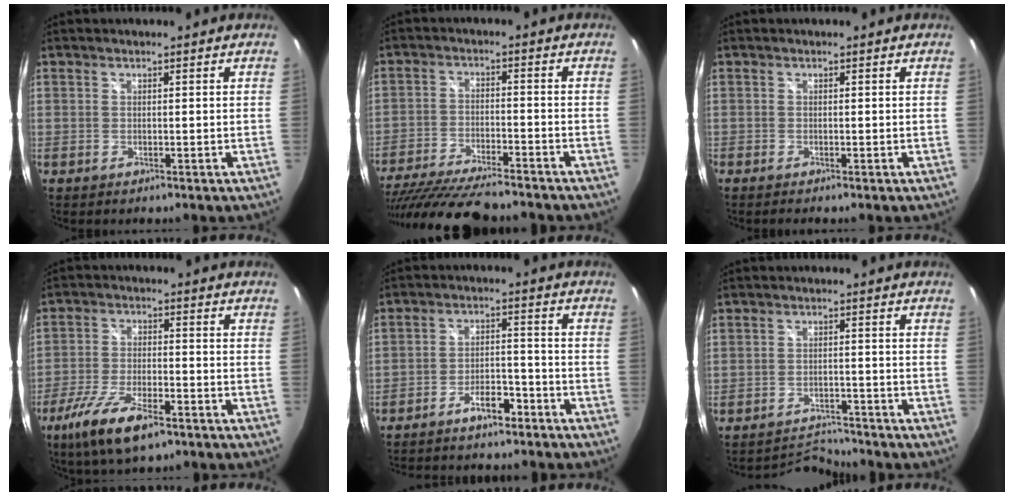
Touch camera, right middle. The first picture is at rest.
{"total": 18.4, "force": [-15.8, 3.1, 8.8], "torque": [-0.181, -0.039, -0.260]}
{"total": 0.7, "force": [-0.6, 0.0, 0.2], "torque": [-0.003, -0.005, -0.015]}
{"total": 11.9, "force": [-7.6, 3.6, 8.4], "torque": [-0.190, -0.028, -0.141]}
{"total": 9.5, "force": [-7.9, 3.1, 4.2], "torque": [-0.092, 0.019, -0.116]}
{"total": 4.2, "force": [-3.9, -0.3, -1.4], "torque": [0.008, 0.013, -0.068]}